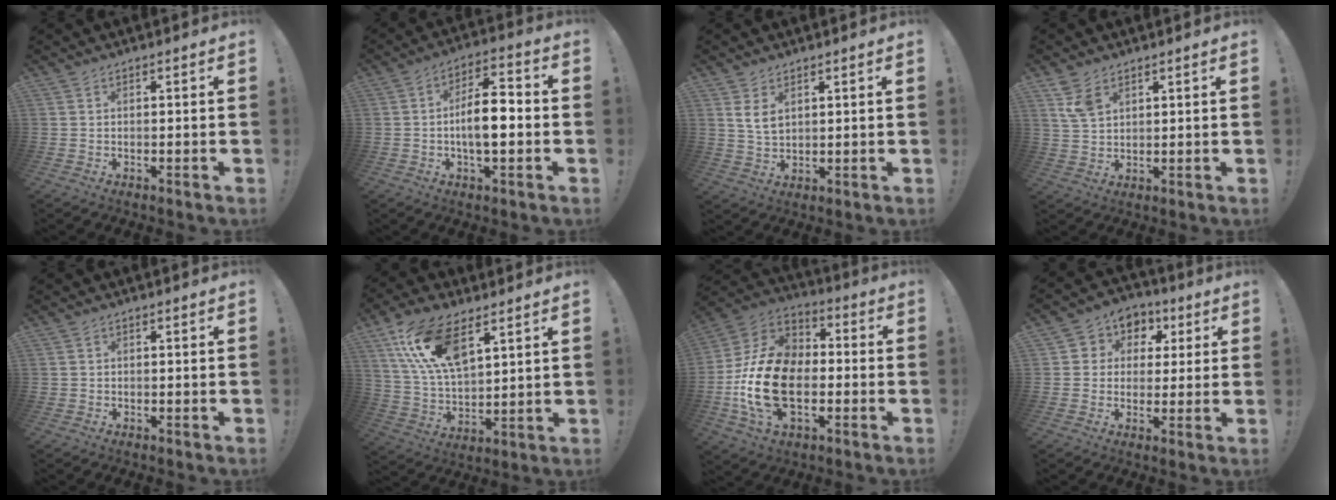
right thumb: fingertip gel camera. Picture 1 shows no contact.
{"total": 10.4, "force": [-1.6, 4.4, 9.3], "torque": [-0.160, 0.014, -0.032]}
{"total": 5.2, "force": [2.4, 2.9, 3.6], "torque": [-0.052, -0.011, 0.044]}
{"total": 5.7, "force": [3.5, 3.1, 3.3], "torque": [-0.061, -0.013, 0.068]}
{"total": 0.6, "force": [-0.1, 0.6, 0.1], "torque": [0.000, 0.002, -0.002]}
{"total": 16.9, "force": [9.1, 7.9, 11.9], "torque": [-0.235, -0.034, 0.165]}
{"total": 22.9, "force": [-5.1, 15.0, 16.5], "torque": [-0.321, 0.040, -0.078]}
{"total": 7.1, "force": [0.6, 6.8, 1.9], "torque": [-0.023, -0.003, 0.016]}